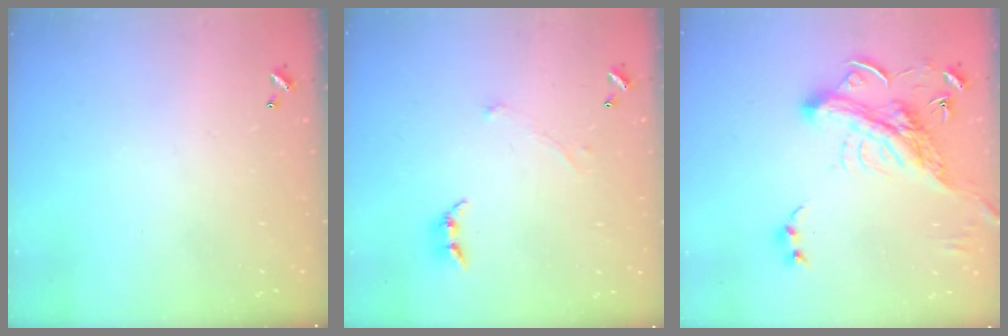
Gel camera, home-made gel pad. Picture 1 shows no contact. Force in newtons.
{"total": 0.7, "press": 0.3, "slide": 0.6}
{"total": 6.4, "press": 6.2, "slide": 1.6}